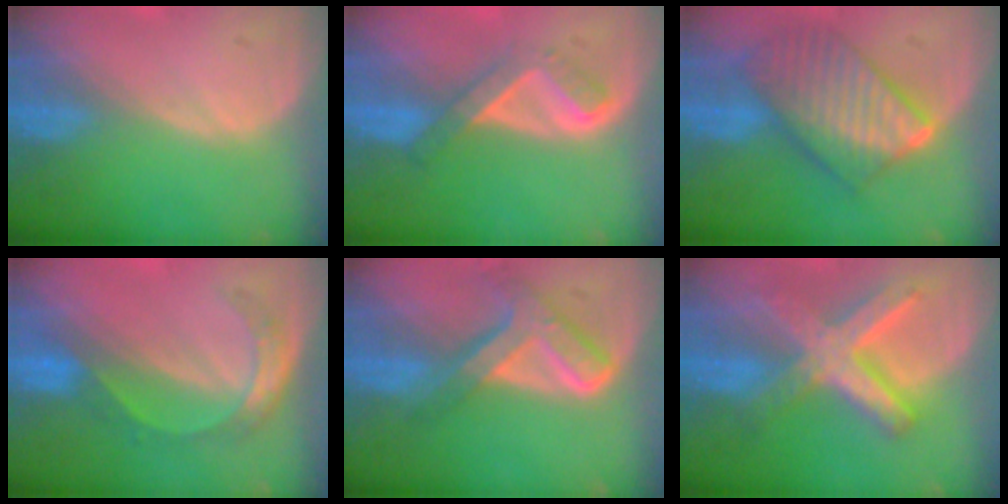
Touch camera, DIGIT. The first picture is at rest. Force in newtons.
{"total": 5.1, "press": 4.4, "slide": 2.6}
{"total": 9.6, "press": 9.5, "slide": 0.8}
{"total": 5.6, "press": 4.8, "slide": 2.8}
{"total": 7.7, "press": 6.5, "slide": 4.2}
{"total": 8.8, "press": 8.8, "slide": 0.7}